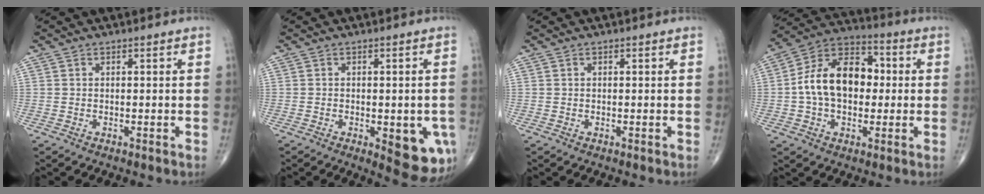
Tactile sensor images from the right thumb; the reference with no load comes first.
{"total": 9.6, "force": [-2.8, 3.8, 8.3], "torque": [-0.078, -0.006, -0.025]}
{"total": 0.0}
{"total": 15.8, "force": [0.4, 10.4, 11.9], "torque": [-0.180, 0.034, -0.004]}